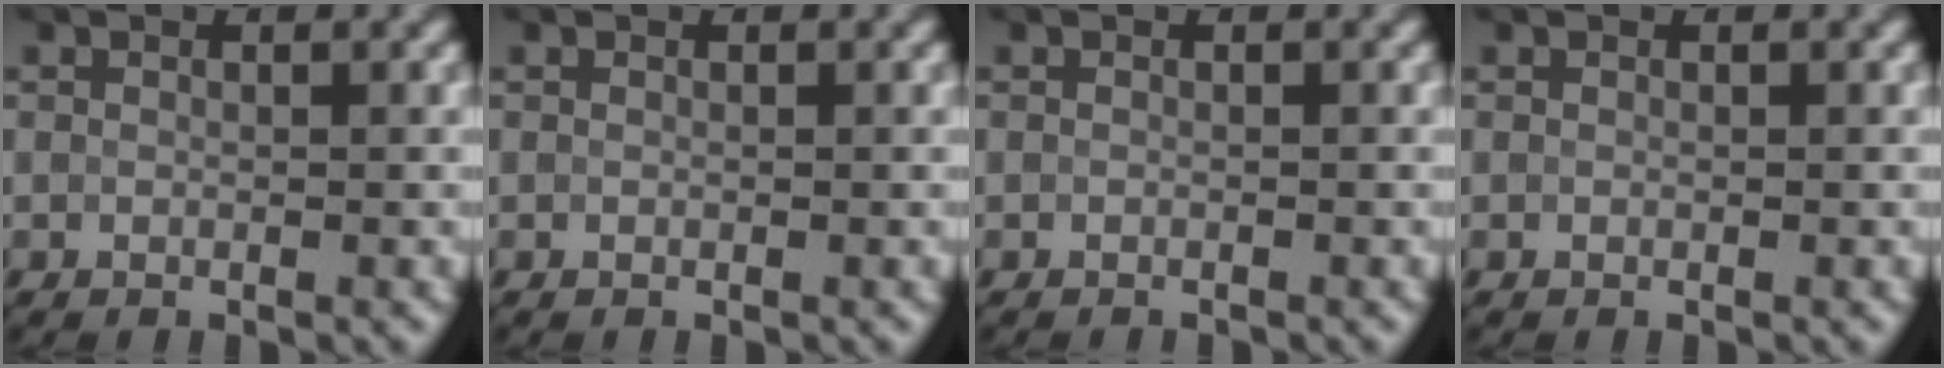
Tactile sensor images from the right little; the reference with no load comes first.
{"total": 0.0}
{"total": 0.6, "force": [-0.6, 0.0, 0.1], "torque": [0.004, -0.003, -0.010]}
{"total": 0.0}